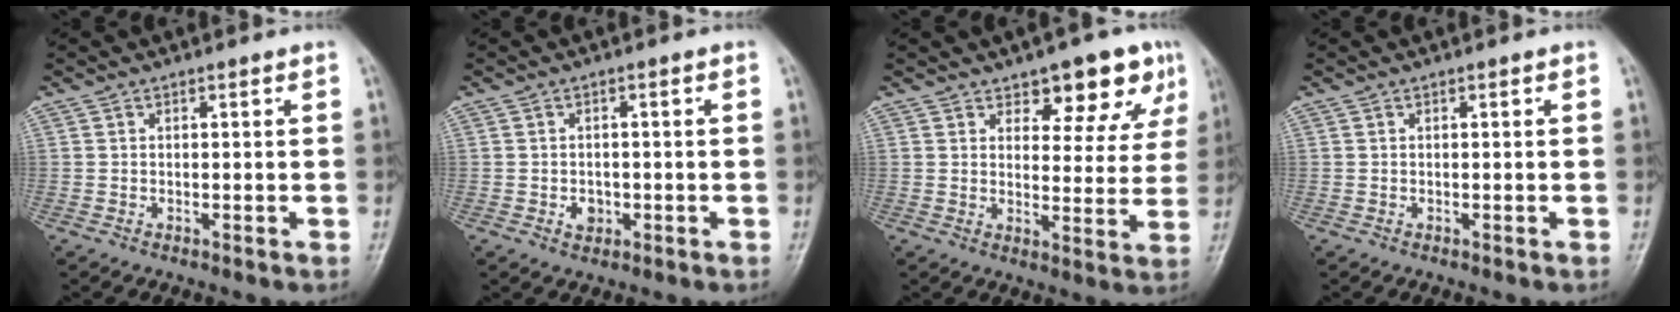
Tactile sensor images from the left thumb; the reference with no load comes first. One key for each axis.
{"total": 2.6, "fx": -0.8, "fy": 2.1, "fz": 1.3, "tx": -0.011, "ty": 0.003, "tz": -0.009}
{"total": 10.5, "fx": 6.6, "fy": 5.0, "fz": 6.4, "tx": -0.034, "ty": -0.032, "tz": 0.086}
{"total": 0.0}